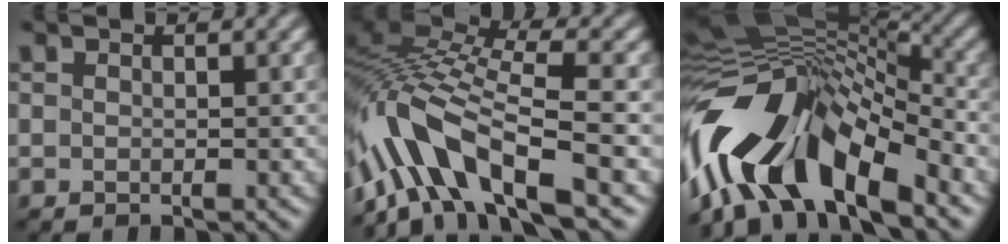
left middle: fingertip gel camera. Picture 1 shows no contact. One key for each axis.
{"total": 11.2, "fx": -5.4, "fy": 3.9, "fz": 9.1, "tx": -0.174, "ty": 0.018, "tz": -0.104}
{"total": 14.4, "fx": -5.1, "fy": 6.6, "fz": 11.7, "tx": -0.203, "ty": 0.027, "tz": -0.104}